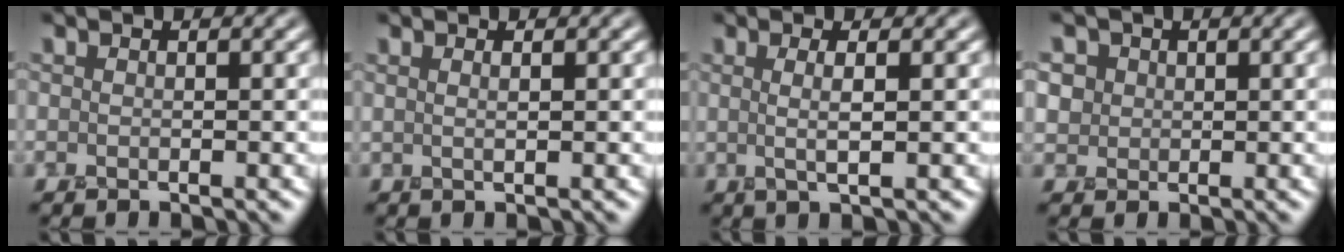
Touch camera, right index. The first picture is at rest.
{"total": 0.8, "force": [0.6, 0.2, 0.6], "torque": [0.000, 0.002, 0.003]}
{"total": 2.0, "force": [0.4, 0.4, 1.9], "torque": [-0.030, 0.002, 0.007]}
{"total": 2.4, "force": [1.0, 2.2, 0.2], "torque": [-0.006, 0.022, 0.015]}